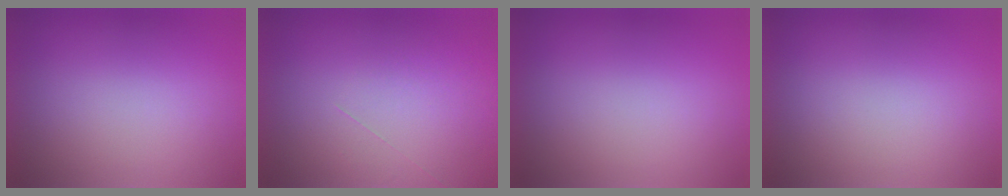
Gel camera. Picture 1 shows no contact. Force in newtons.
{"total": 1.1}
{"total": 0.0}
{"total": 0.0}